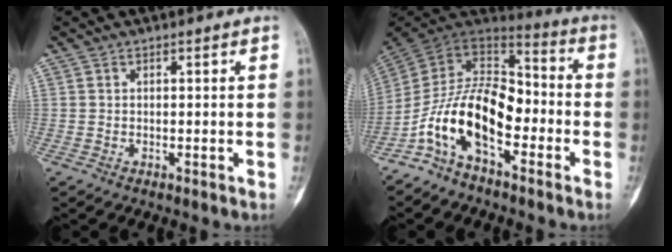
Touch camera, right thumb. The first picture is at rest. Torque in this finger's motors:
{"motor_torque": [2.50, 2.51, 1.42, -1.35, 0.19]}